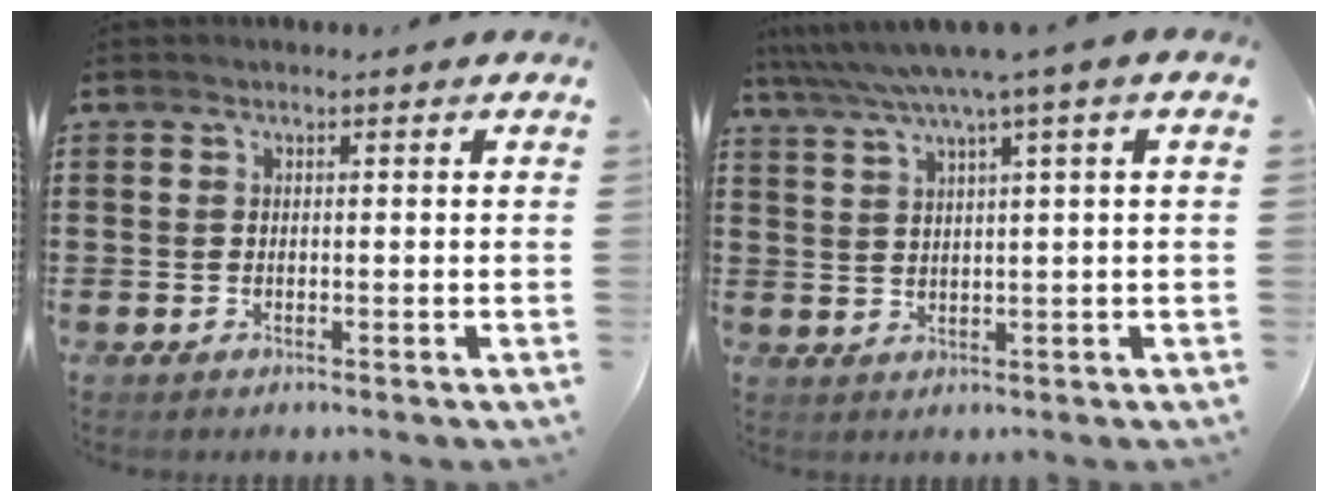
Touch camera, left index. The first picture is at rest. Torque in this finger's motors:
{"motor_torque": [1.42, -0.73, 0.88, 0.21]}